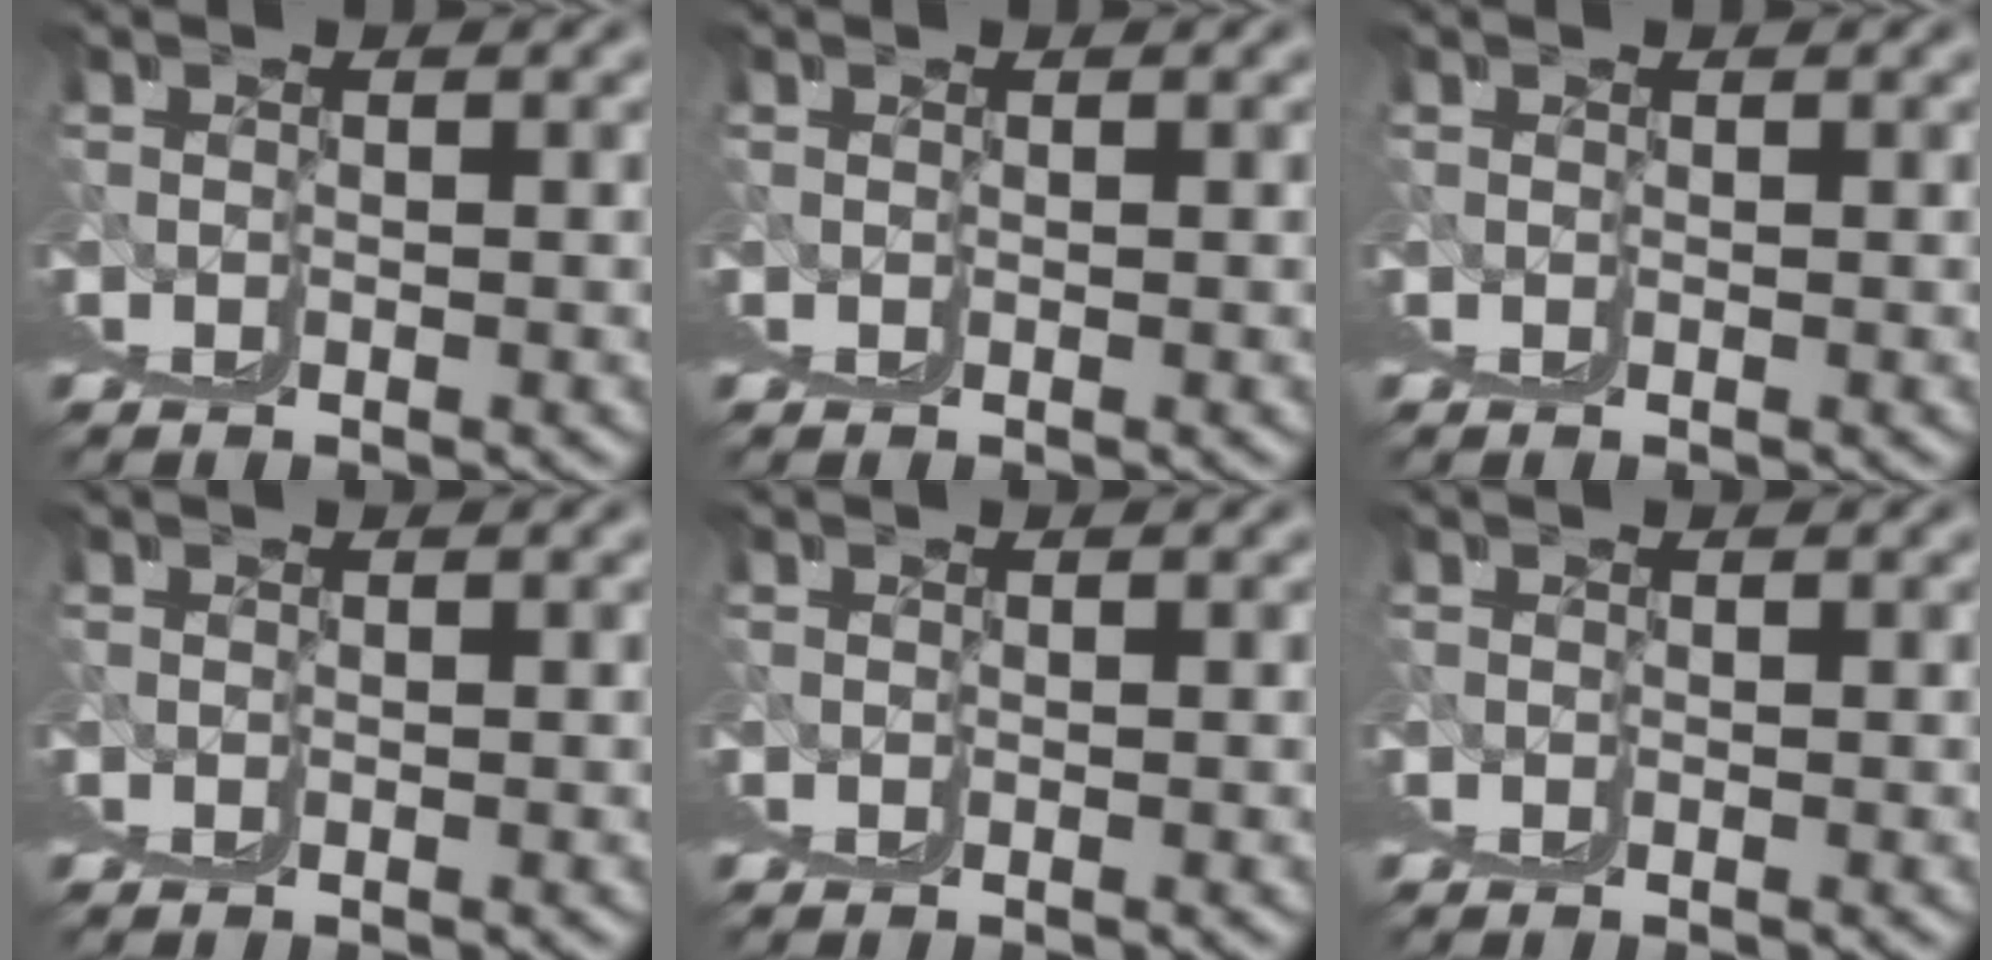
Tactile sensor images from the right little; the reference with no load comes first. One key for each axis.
{"total": 0.0}
{"total": 0.0}
{"total": 0.0}
{"total": 0.0}
{"total": 0.0}